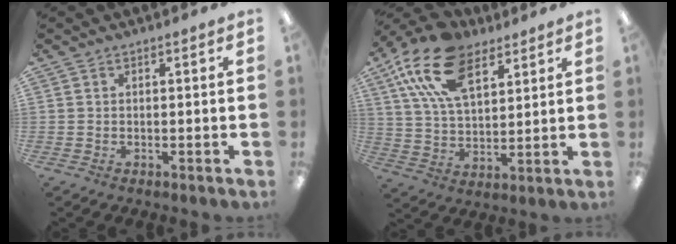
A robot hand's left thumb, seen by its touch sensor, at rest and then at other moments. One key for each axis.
{"total": 17.9, "fx": 10.1, "fy": 9.5, "fz": 11.3, "tx": -0.240, "ty": -0.025, "tz": 0.179}